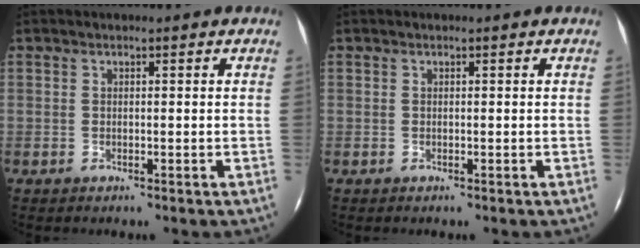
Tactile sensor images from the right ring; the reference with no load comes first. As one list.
[{"total": 0.0}]